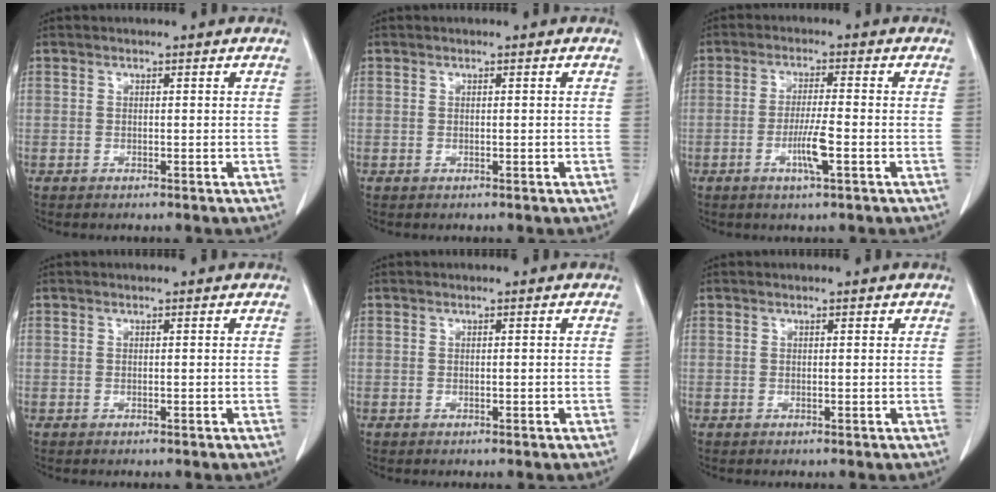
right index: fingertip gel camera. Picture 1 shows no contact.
{"total": 0.0}
{"total": 5.5, "force": [-2.0, 0.3, 5.1], "torque": [-0.098, -0.006, -0.036]}
{"total": 0.0}
{"total": 0.7, "force": [-0.2, 0.4, 0.6], "torque": [-0.017, 0.000, -0.001]}
{"total": 0.6, "force": [0.2, 0.4, 0.4], "torque": [-0.010, 0.000, 0.004]}